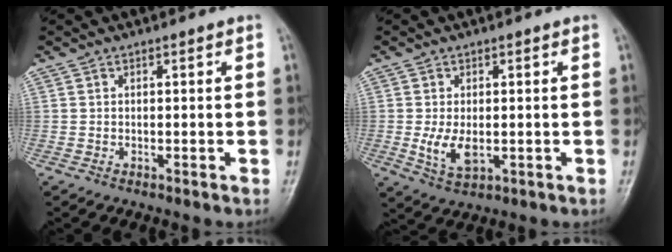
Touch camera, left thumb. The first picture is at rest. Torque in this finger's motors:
{"motor_torque": [0.09, 0.11, 0.29, -0.01, 0.03]}